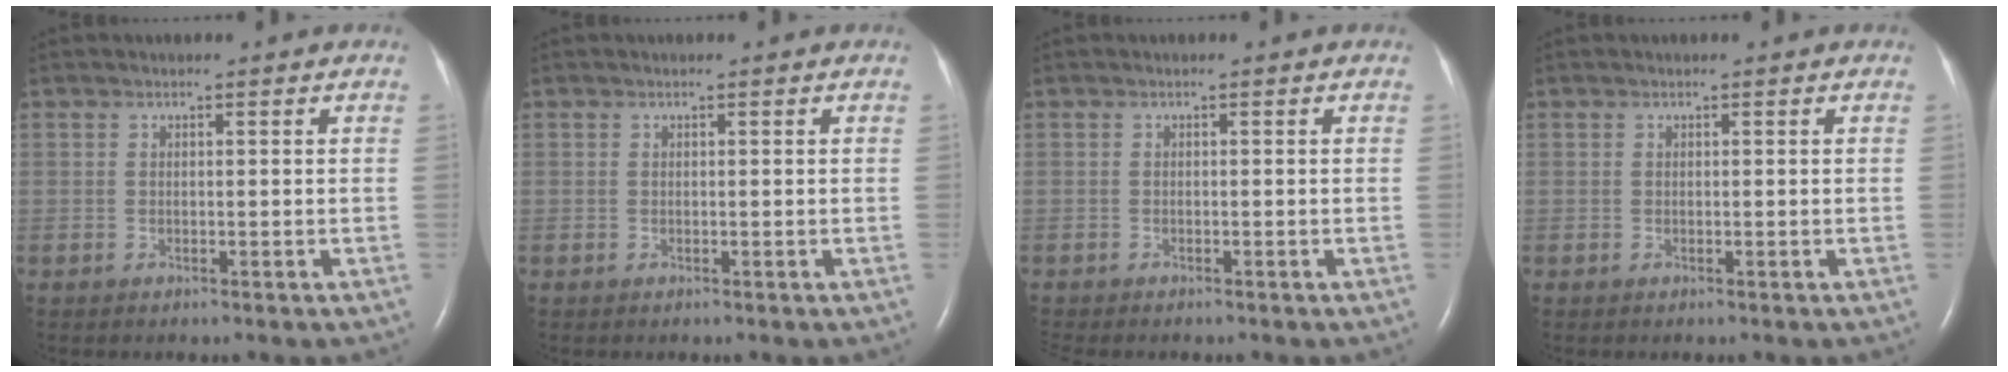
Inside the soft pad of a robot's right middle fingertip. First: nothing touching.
{"total": 0.0}
{"total": 2.2, "force": [-1.9, 0.4, 0.8], "torque": [-0.016, -0.006, -0.026]}
{"total": 0.0}